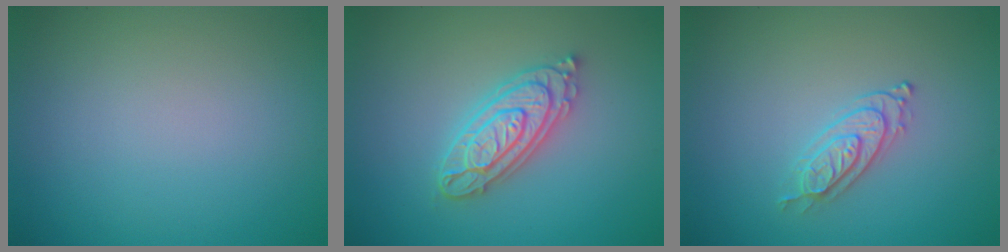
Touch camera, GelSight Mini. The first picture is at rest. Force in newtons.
{"total": 4.4, "press": 4.3, "slide": 0.8}
{"total": 2.2, "press": 2.0, "slide": 0.7}